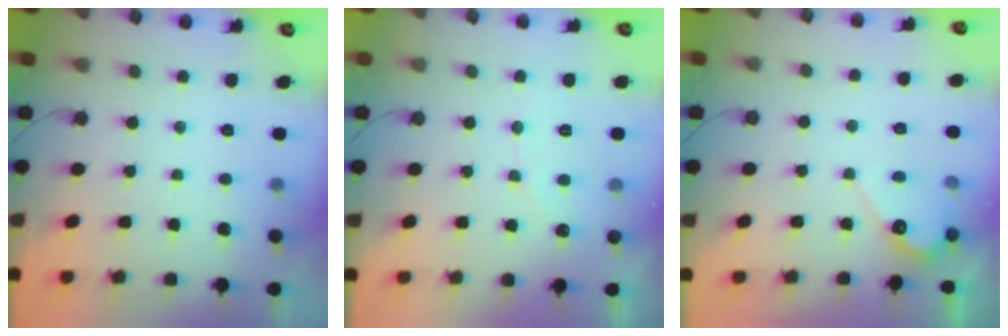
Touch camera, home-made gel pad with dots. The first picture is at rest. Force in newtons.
{"total": 3.3, "press": 3.3, "slide": 0.2}
{"total": 4.9, "press": 4.9, "slide": 0.4}